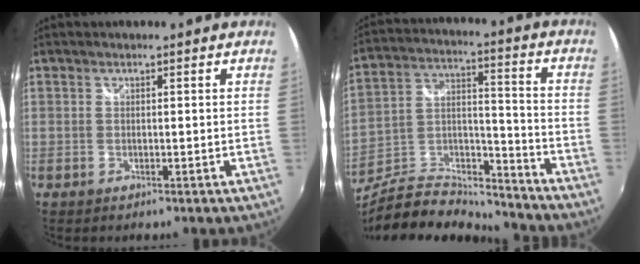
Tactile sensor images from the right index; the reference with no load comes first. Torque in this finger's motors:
{"motor_torque": [-1.54, -0.60, -0.79, -0.21]}